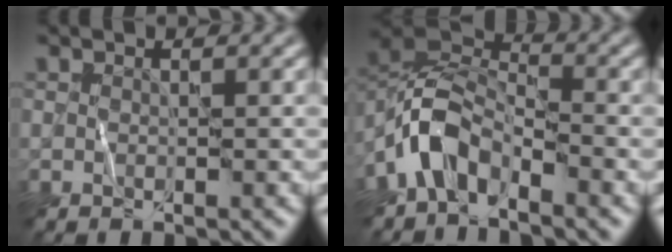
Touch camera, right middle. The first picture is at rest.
{"total": 5.0, "force": [-3.2, 2.7, 2.8], "torque": [-0.044, 0.008, -0.074]}